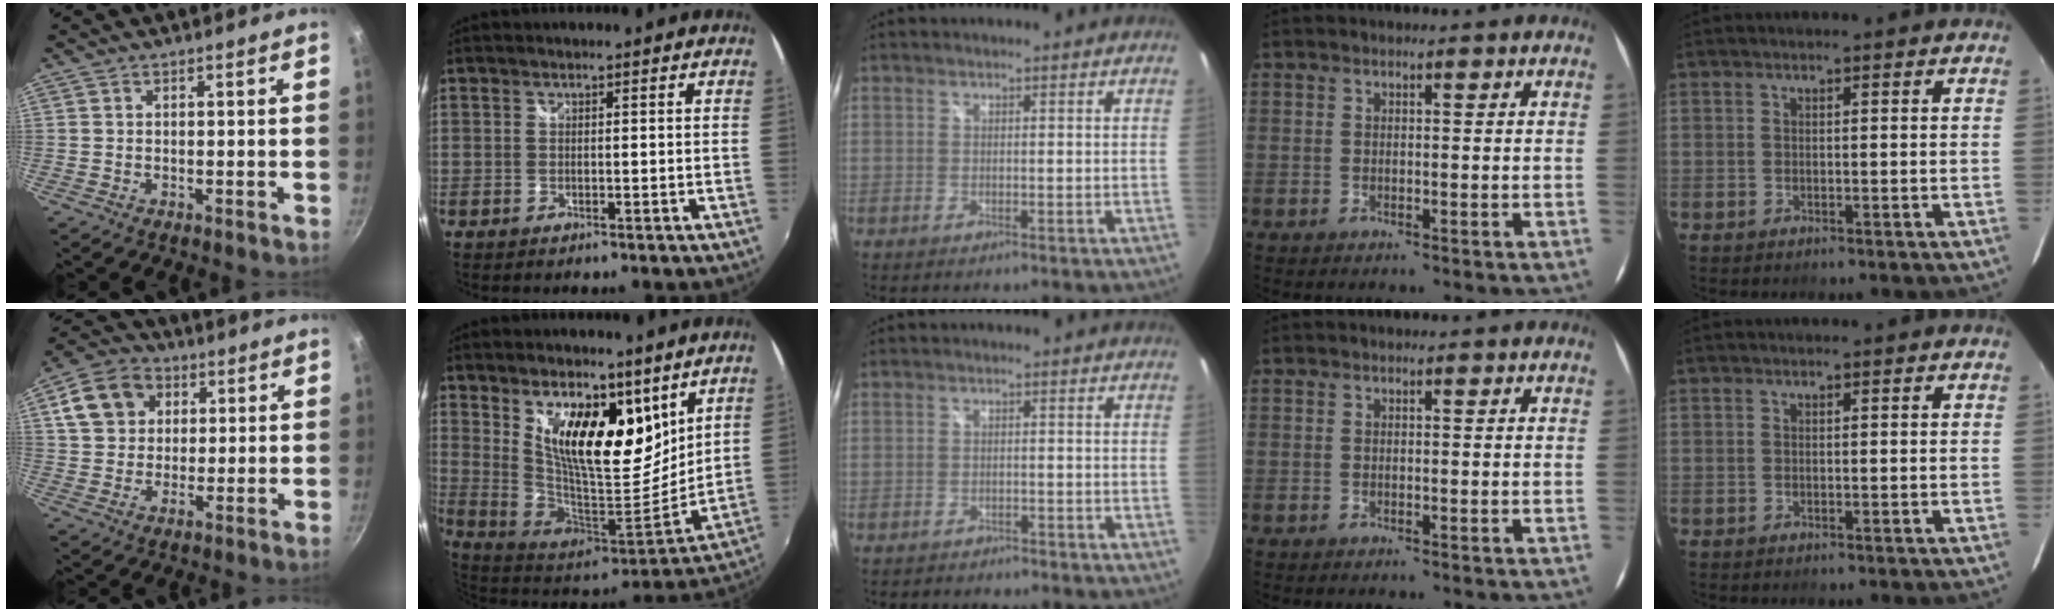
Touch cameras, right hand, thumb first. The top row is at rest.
{"thumb": {"total": 10.9, "force": [3.7, 8.6, 5.5], "torque": [-0.080, 0.012, 0.051]}, "index": {"total": 18.4, "force": [9.3, 8.0, 13.8], "torque": [-0.242, -0.008, 0.175]}, "middle": {"total": 2.4, "force": [-2.2, 0.9, 0.2], "torque": [-0.010, -0.004, -0.034]}}